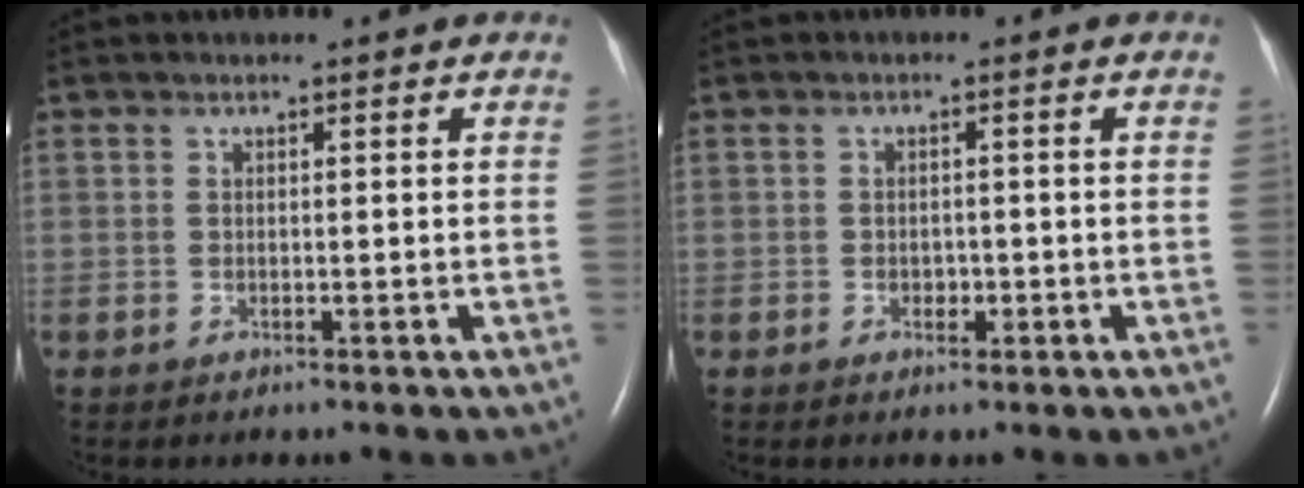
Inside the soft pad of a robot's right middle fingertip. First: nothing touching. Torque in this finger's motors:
{"motor_torque": [0.03, -0.09, -0.04, -0.01]}